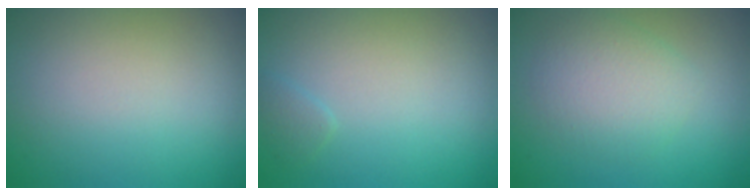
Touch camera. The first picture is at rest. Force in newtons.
{"total": 0.8, "press": 0.8, "slide": 0.1}
{"total": 3.1, "press": 3.1, "slide": 0.0}